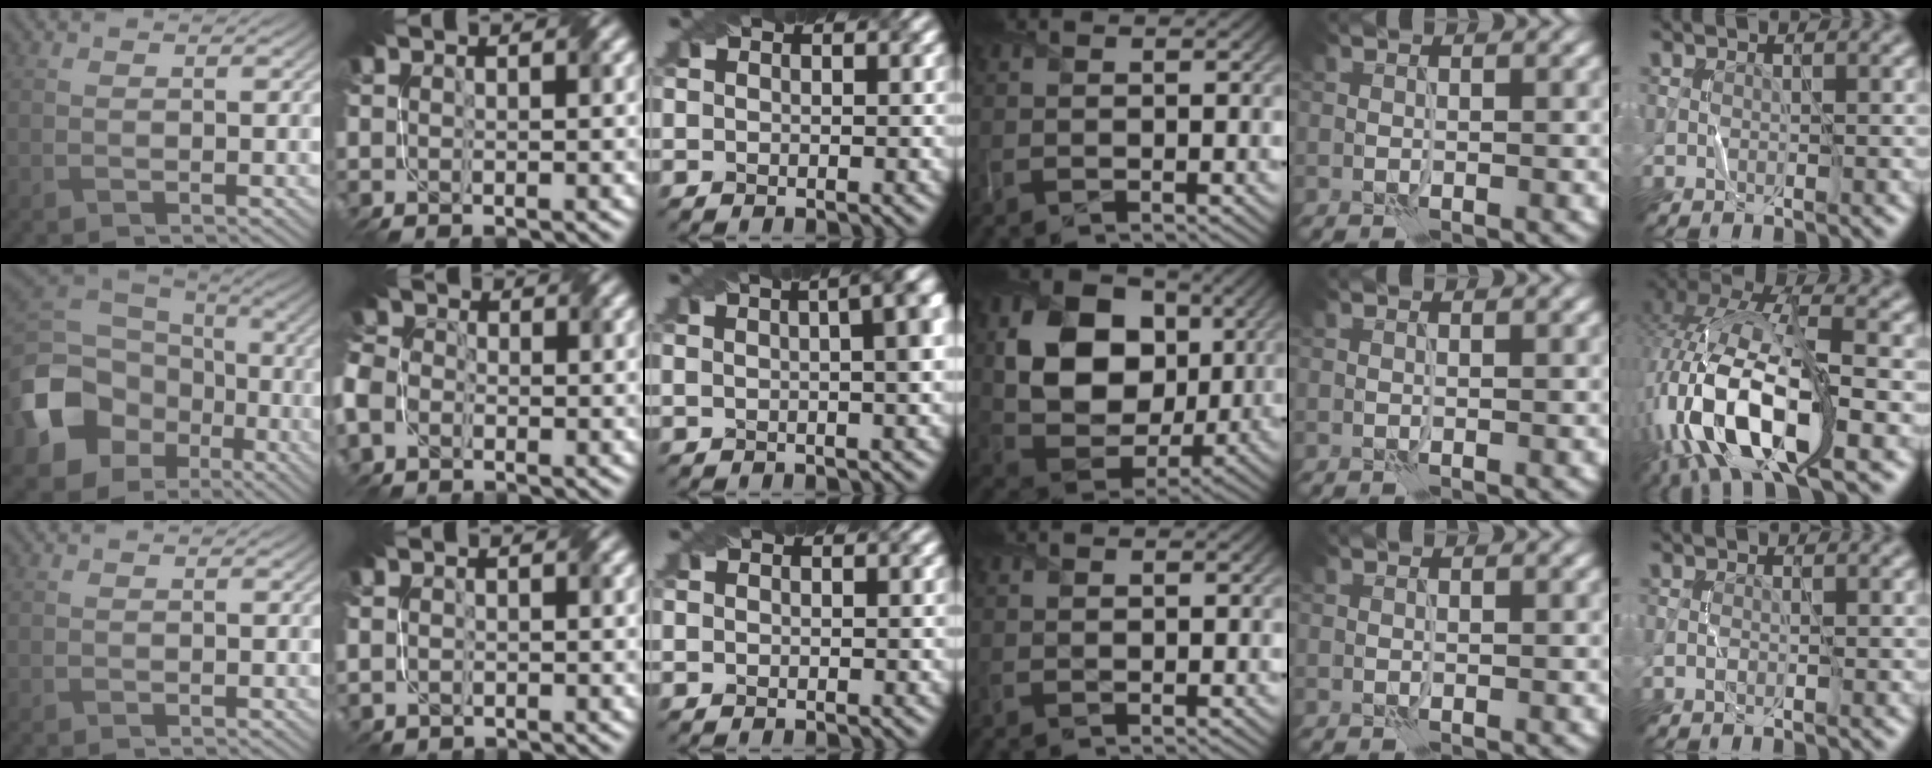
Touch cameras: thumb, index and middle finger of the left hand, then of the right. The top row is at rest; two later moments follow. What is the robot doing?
{"motion": "fold", "object": "netting"}